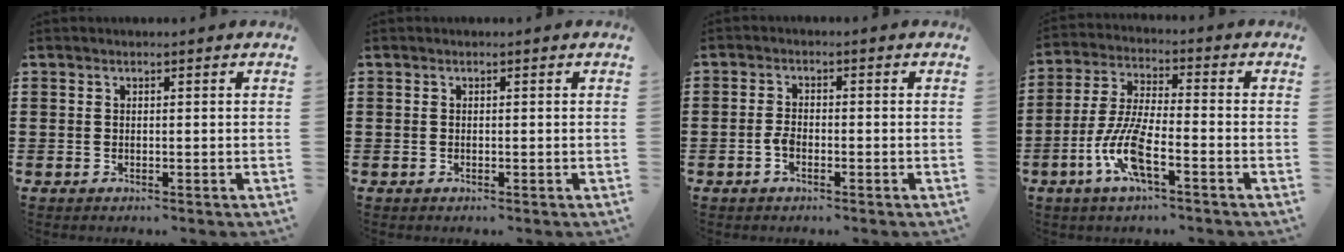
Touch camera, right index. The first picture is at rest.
{"total": 0.0}
{"total": 2.4, "force": [-1.1, 1.1, 1.8], "torque": [-0.051, -0.003, -0.025]}
{"total": 9.0, "force": [-4.0, 2.2, 7.7], "torque": [-0.186, -0.014, -0.082]}